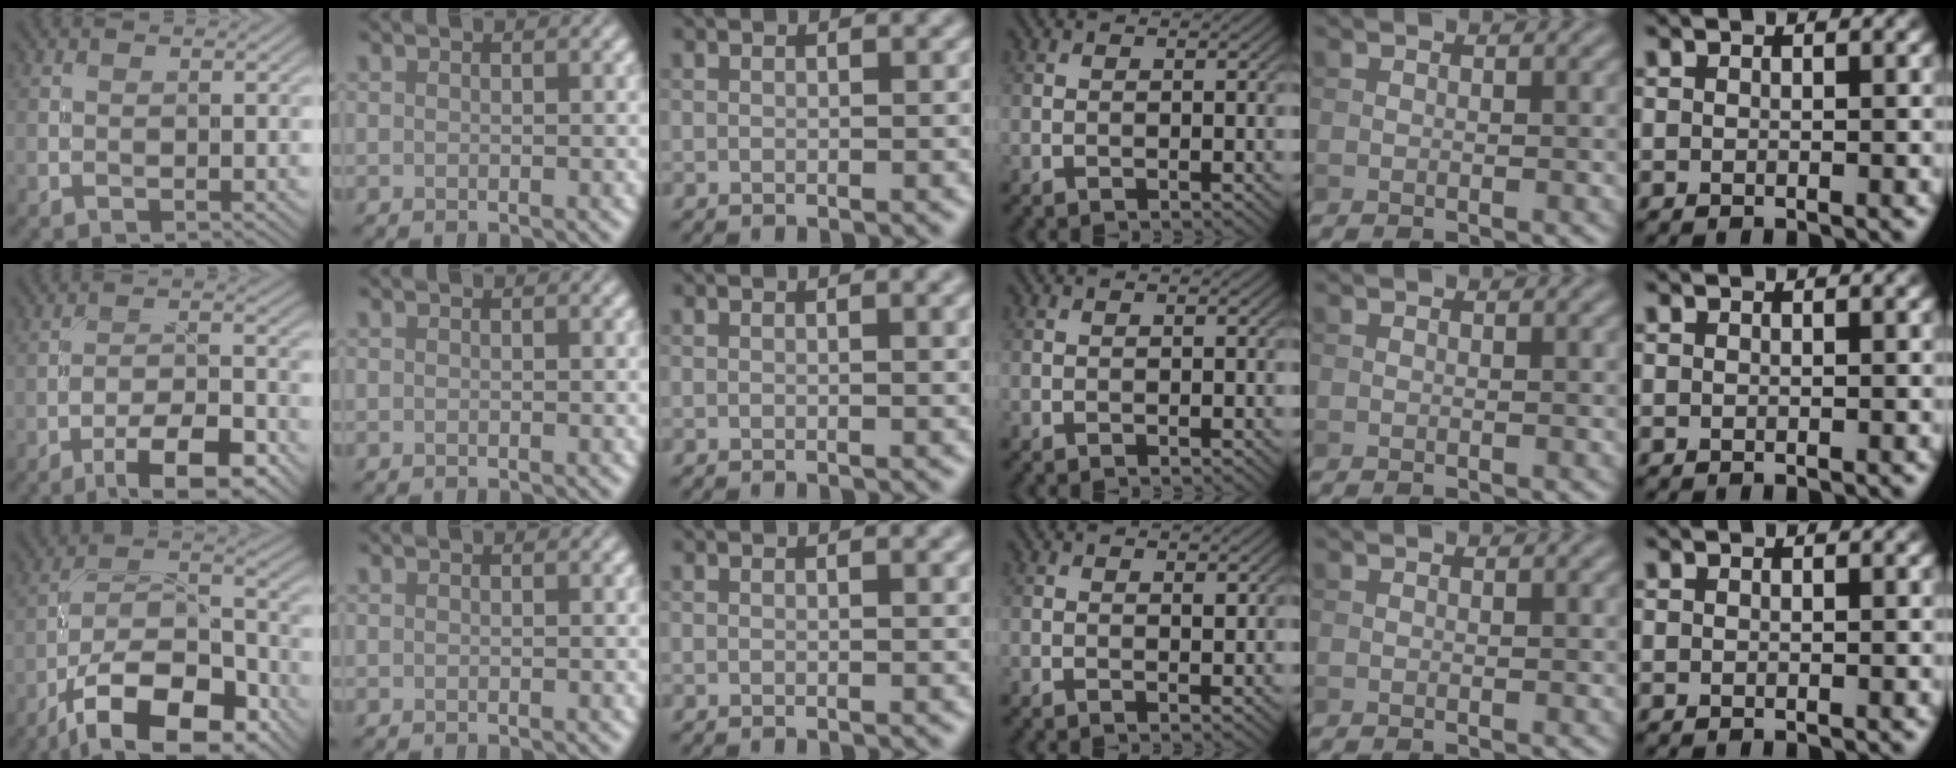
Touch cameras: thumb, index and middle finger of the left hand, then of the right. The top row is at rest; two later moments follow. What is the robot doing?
{"motion": "screw", "object": "medicine bottle"}